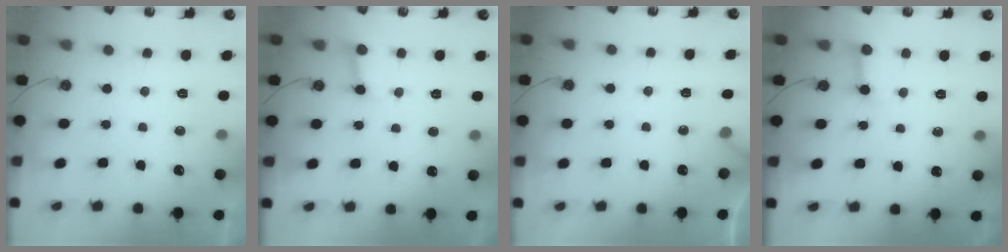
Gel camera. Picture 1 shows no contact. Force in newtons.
{"total": 2.7, "press": 2.7, "slide": 0.2}
{"total": 5.3, "press": 5.2, "slide": 0.4}
{"total": 5.2, "press": 5.1, "slide": 0.6}